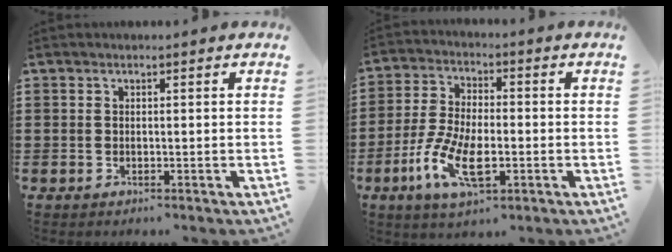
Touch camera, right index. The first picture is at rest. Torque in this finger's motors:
{"motor_torque": [2.14, 0.00, 0.90, 0.13]}